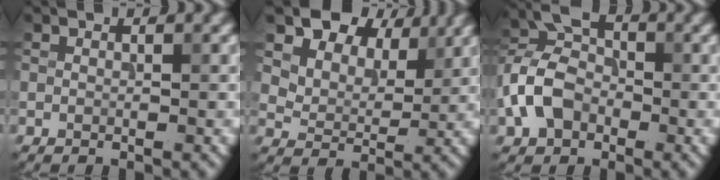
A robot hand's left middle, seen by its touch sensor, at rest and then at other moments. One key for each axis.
{"total": 7.0, "fx": 4.8, "fy": 4.2, "fz": 2.9, "tx": -0.060, "ty": -0.009, "tz": 0.091}
{"total": 6.4, "fx": -2.2, "fy": 4.5, "fz": 4.1, "tx": -0.081, "ty": 0.015, "tz": -0.057}